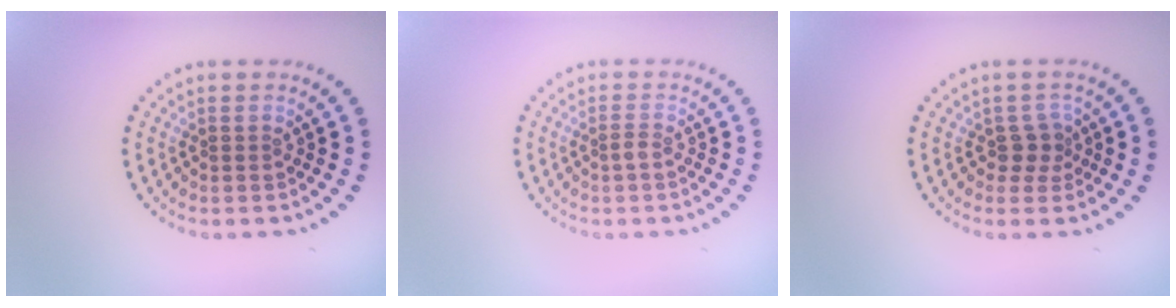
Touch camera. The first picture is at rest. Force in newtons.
{"total": 0.9, "press": 0.7, "slide": 0.5}
{"total": 1.6, "press": 1.2, "slide": 1.0}